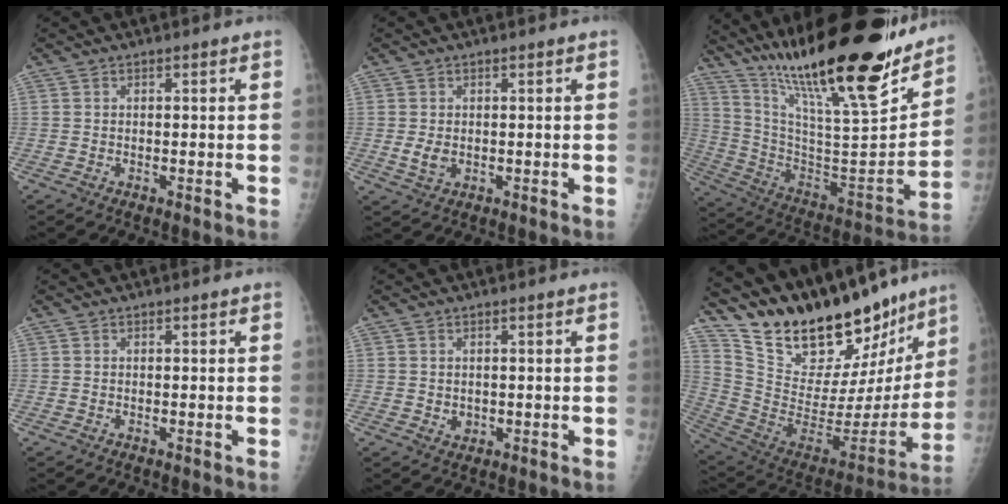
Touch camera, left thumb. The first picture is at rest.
{"total": 2.6, "force": [0.1, 1.7, 1.9], "torque": [-0.034, -0.006, 0.007]}
{"total": 32.9, "force": [22.9, 7.2, 22.5], "torque": [-0.353, -0.073, 0.375]}
{"total": 0.0}
{"total": 1.5, "force": [0.2, 1.3, 0.8], "torque": [-0.009, -0.002, 0.008]}
{"total": 31.7, "force": [25.2, 11.7, 15.3], "torque": [-0.217, -0.100, 0.395]}